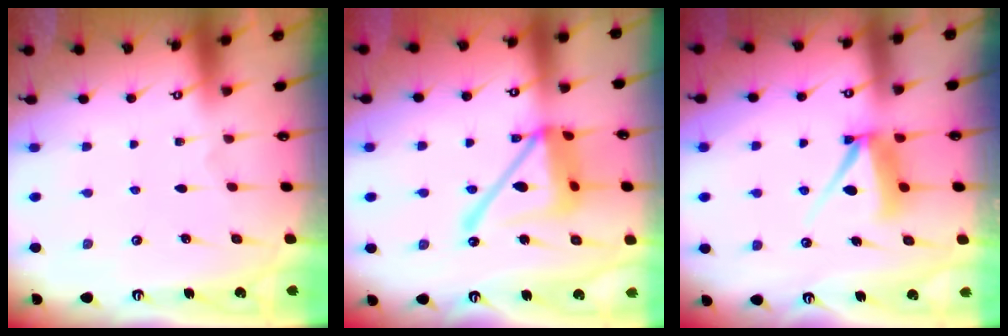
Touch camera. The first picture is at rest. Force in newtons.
{"total": 18.7, "press": 18.6, "slide": 1.7}
{"total": 9.0, "press": 9.0, "slide": 0.7}